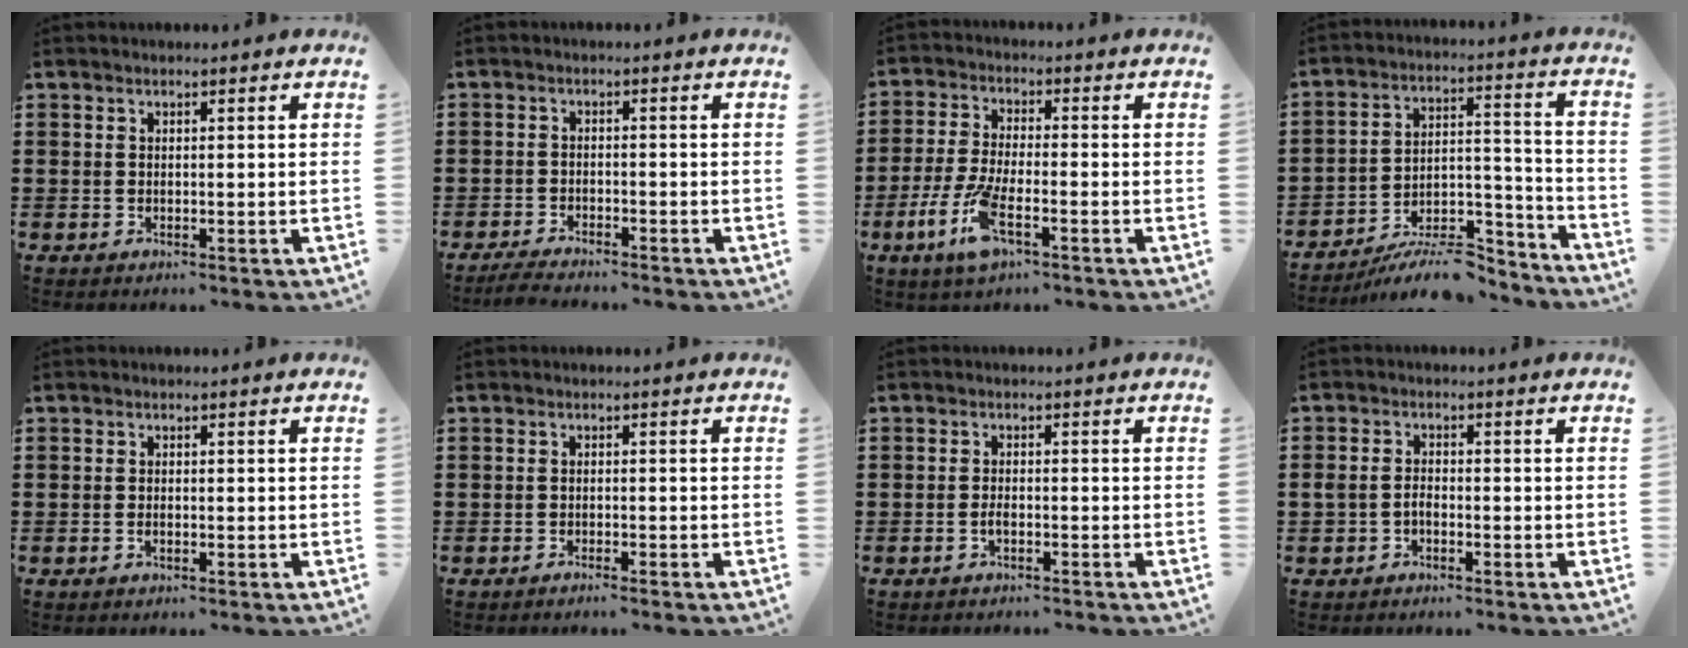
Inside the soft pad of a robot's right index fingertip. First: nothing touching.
{"total": 2.5, "force": [-2.5, 0.0, 0.2], "torque": [-0.008, -0.001, -0.050]}
{"total": 7.7, "force": [-3.9, 1.9, 6.4], "torque": [-0.151, -0.019, -0.073]}
{"total": 10.0, "force": [-8.7, 2.7, 4.1], "torque": [-0.045, 0.035, -0.157]}
{"total": 0.6, "force": [-0.3, 0.2, 0.5], "torque": [-0.011, -0.005, -0.005]}
{"total": 0.9, "force": [-0.9, -0.2, 0.3], "torque": [-0.006, -0.003, -0.016]}
{"total": 1.5, "force": [-1.0, 0.3, 1.1], "torque": [-0.023, -0.003, -0.018]}
{"total": 1.9, "force": [-1.0, 1.2, 1.1], "torque": [-0.024, 0.003, -0.020]}